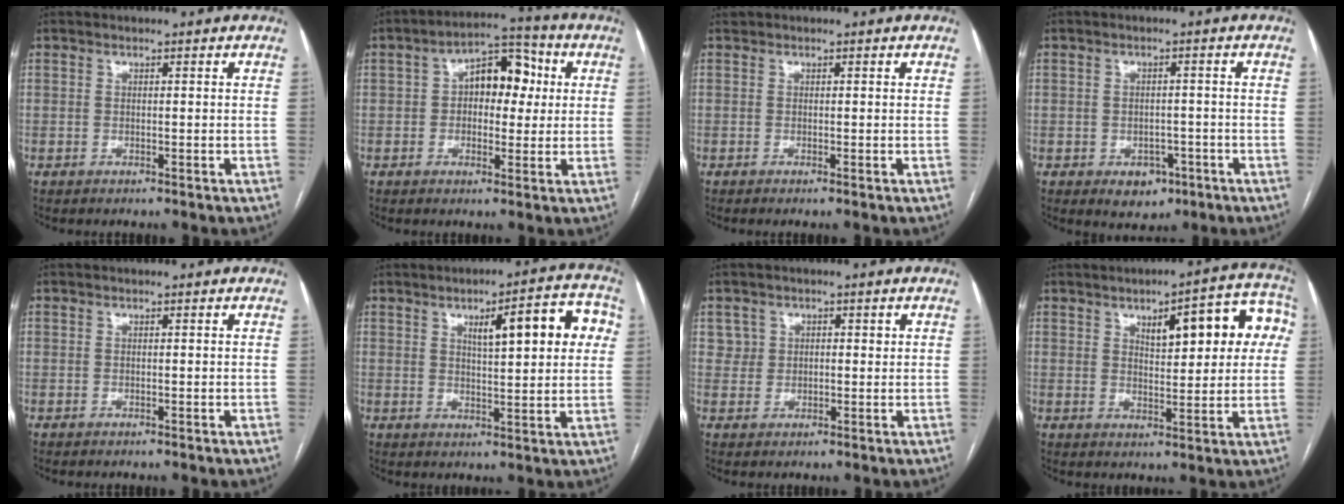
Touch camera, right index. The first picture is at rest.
{"total": 8.7, "force": [1.4, 5.0, 7.0], "torque": [-0.101, 0.036, 0.020]}
{"total": 0.0}
{"total": 4.3, "force": [-2.1, 3.0, 2.1], "torque": [-0.019, 0.004, -0.018]}
{"total": 0.0}
{"total": 11.0, "force": [3.5, 2.4, 10.1], "torque": [-0.135, 0.024, 0.046]}
{"total": 2.9, "force": [1.2, 2.6, 0.1], "torque": [0.006, 0.004, 0.017]}
{"total": 12.8, "force": [4.0, 4.1, 11.4], "torque": [-0.134, 0.031, 0.052]}